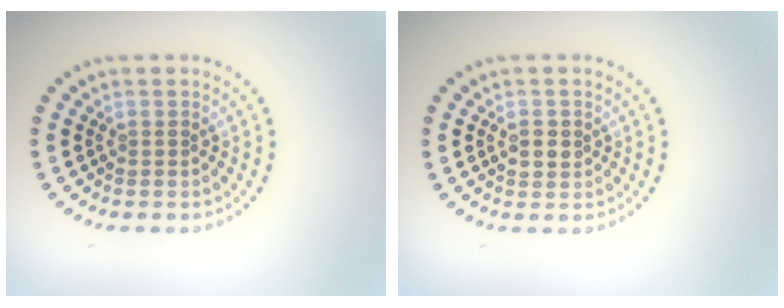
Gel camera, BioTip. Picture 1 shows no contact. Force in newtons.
{"total": 1.5, "press": 1.5, "slide": 0.4}